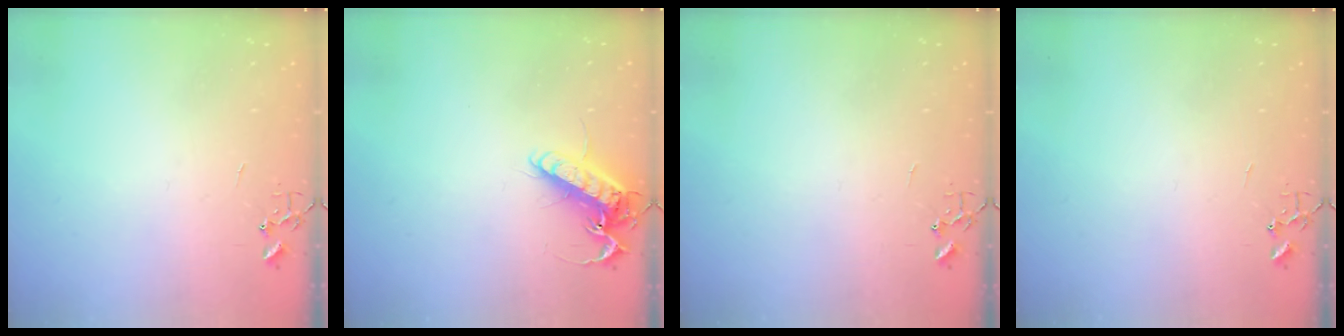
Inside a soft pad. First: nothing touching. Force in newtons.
{"total": 13.7, "press": 13.5, "slide": 2.3}
{"total": 0.0}
{"total": 0.0}